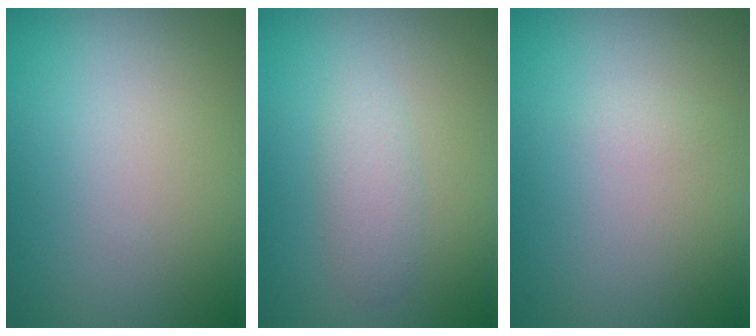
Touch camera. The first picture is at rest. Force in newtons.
{"total": 1.8, "press": 1.8, "slide": 0.0}
{"total": 0.5, "press": 0.5, "slide": 0.1}